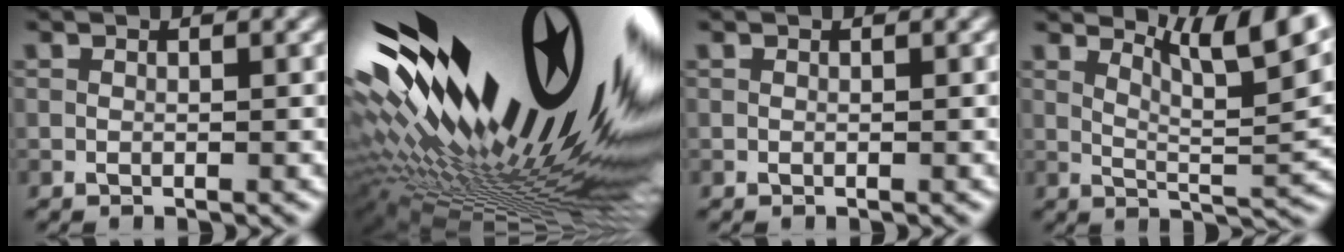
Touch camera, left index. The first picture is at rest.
{"total": 22.8, "force": [3.5, 7.7, 21.2], "torque": [-0.314, -0.013, 0.049]}
{"total": 0.0}
{"total": 7.5, "force": [4.7, 1.5, 5.6], "torque": [-0.078, 0.007, 0.082]}